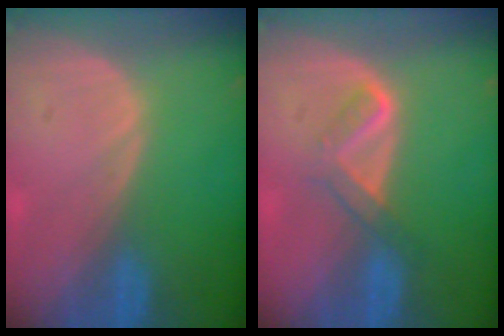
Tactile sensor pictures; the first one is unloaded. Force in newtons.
{"total": 3.7, "press": 3.7, "slide": 0.6}